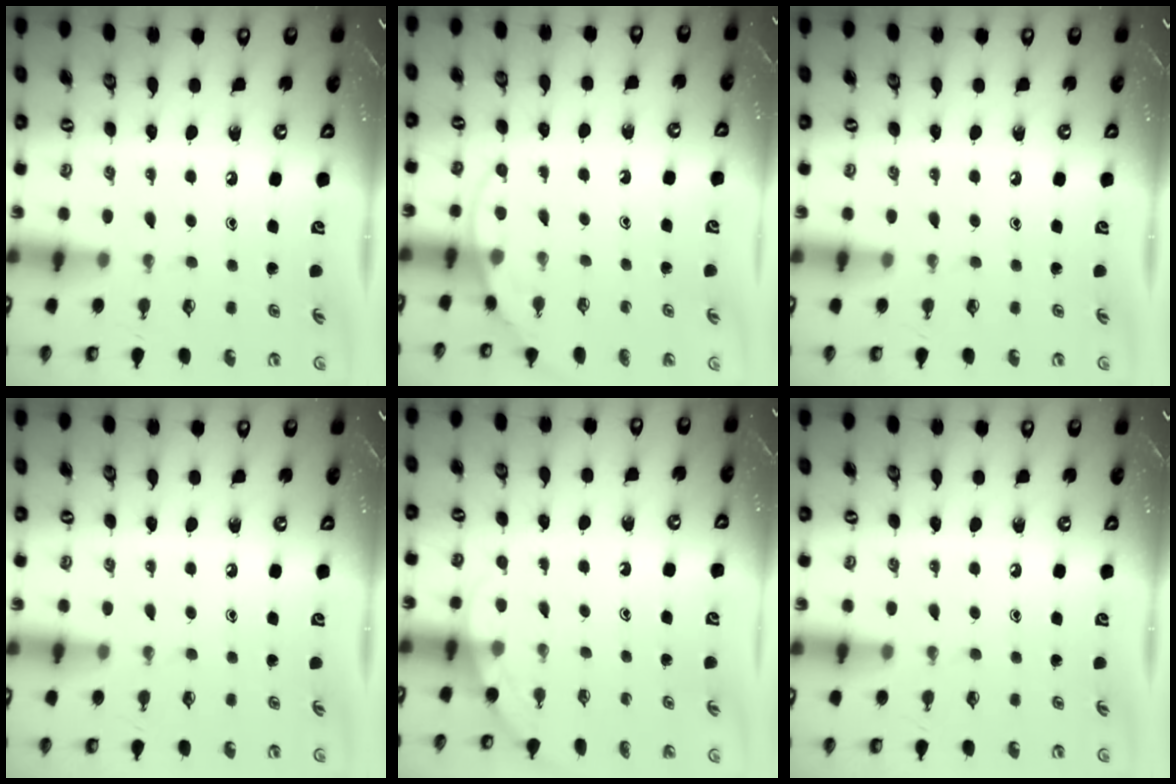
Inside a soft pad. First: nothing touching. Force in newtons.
{"total": 6.4, "press": 6.4, "slide": 0.3}
{"total": 0.0}
{"total": 0.0}
{"total": 2.5, "press": 2.5, "slide": 0.2}
{"total": 0.0}